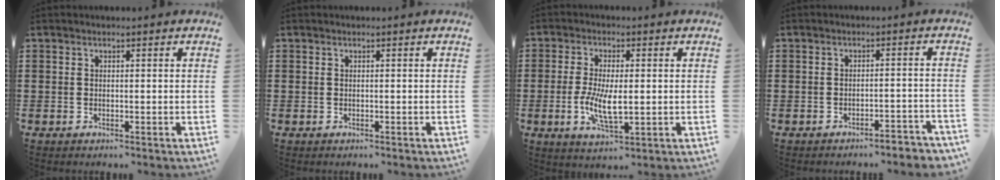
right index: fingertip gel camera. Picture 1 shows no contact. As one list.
[{"total": 0.0}, {"total": 7.3, "force": [-0.9, 3.0, 6.7], "torque": [-0.143, -0.005, -0.020]}, {"total": 2.4, "force": [-2.3, -0.1, 0.7], "torque": [-0.016, 0.000, -0.048]}]